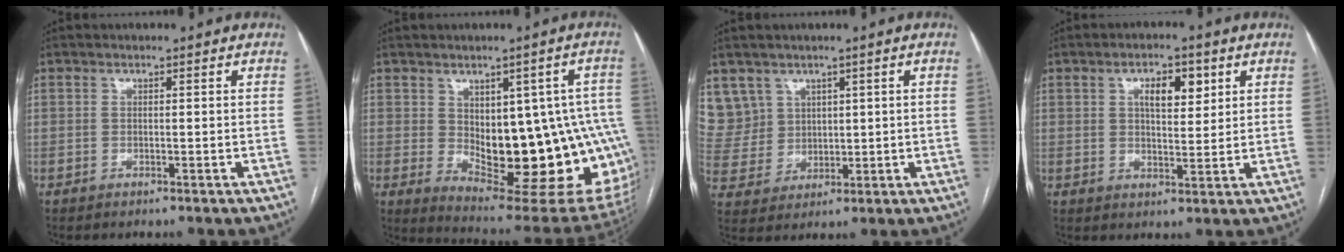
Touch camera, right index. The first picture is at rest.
{"total": 21.0, "force": [-1.4, 8.3, 19.2], "torque": [-0.171, 0.008, 0.010]}
{"total": 8.7, "force": [4.9, 7.2, 0.3], "torque": [-0.018, 0.025, 0.116]}
{"total": 5.8, "force": [2.4, 2.5, 4.6], "torque": [-0.077, 0.006, 0.041]}